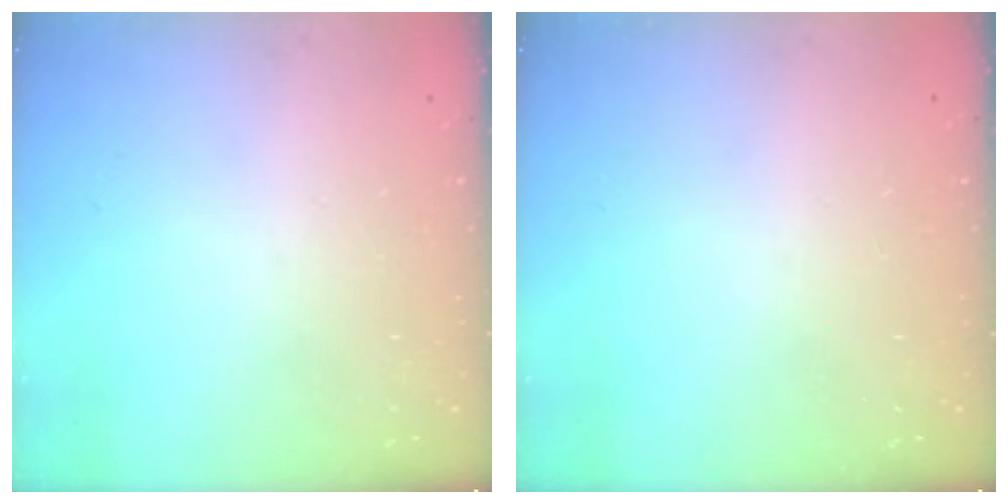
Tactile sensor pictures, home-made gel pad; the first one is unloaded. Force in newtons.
{"total": 0.0}